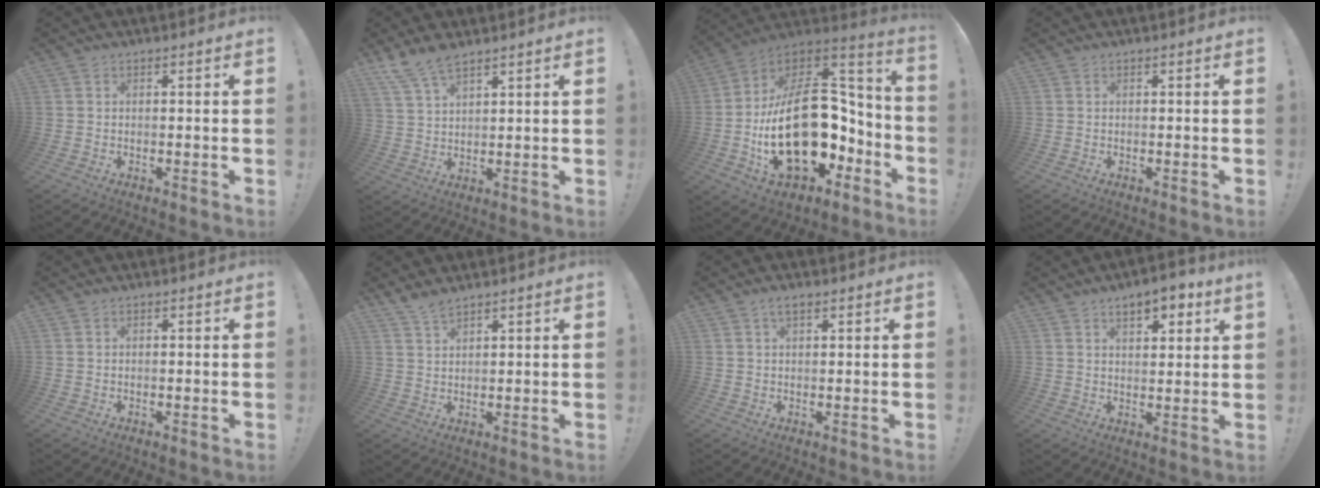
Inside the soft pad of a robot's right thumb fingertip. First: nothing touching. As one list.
[{"total": 7.4, "force": [6.1, 2.4, 3.6], "torque": [-0.077, -0.024, 0.117]}, {"total": 30.9, "force": [-4.2, 19.3, 23.7], "torque": [-0.401, 0.017, -0.030]}, {"total": 0.0}, {"total": 0.0}, {"total": 3.7, "force": [3.3, 0.8, 1.6], "torque": [-0.035, -0.020, 0.062]}, {"total": 2.8, "force": [1.5, 1.2, 2.1], "torque": [-0.038, 0.000, 0.027]}, {"total": 6.8, "force": [4.7, 2.2, 4.4], "torque": [-0.059, -0.022, 0.079]}]